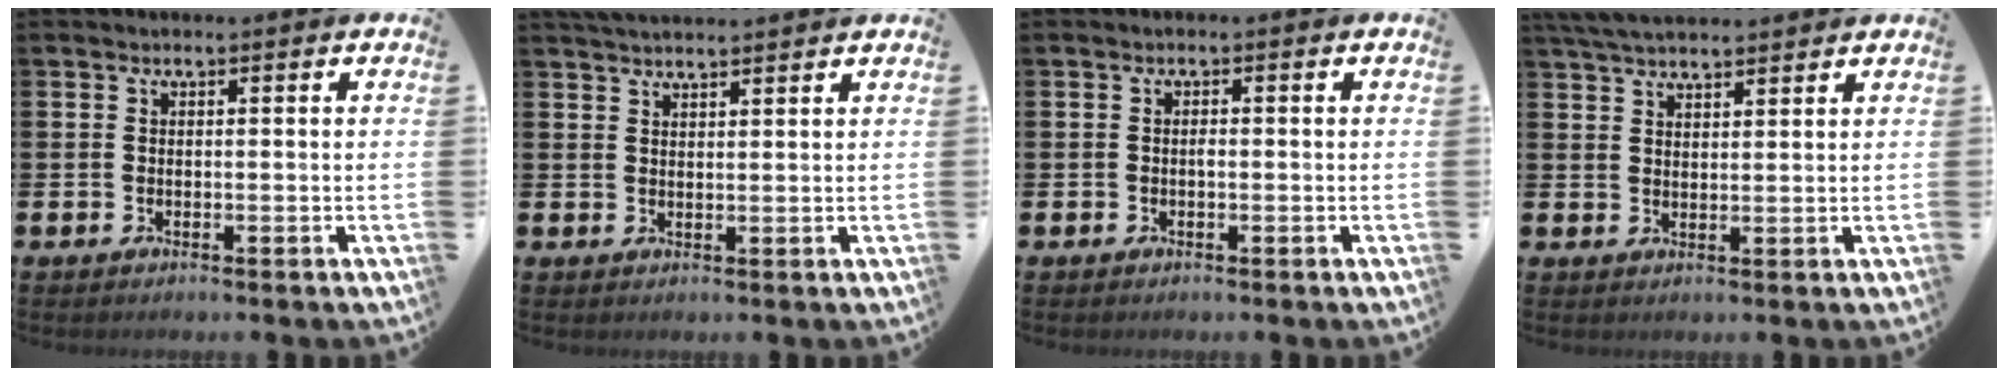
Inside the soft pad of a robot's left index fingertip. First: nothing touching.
{"total": 2.9, "force": [2.9, 0.1, 0.4], "torque": [-0.012, -0.008, 0.053]}
{"total": 0.7, "force": [-0.2, 0.3, 0.6], "torque": [-0.018, 0.002, -0.002]}
{"total": 4.6, "force": [4.3, 0.7, 1.3], "torque": [-0.035, -0.012, 0.081]}